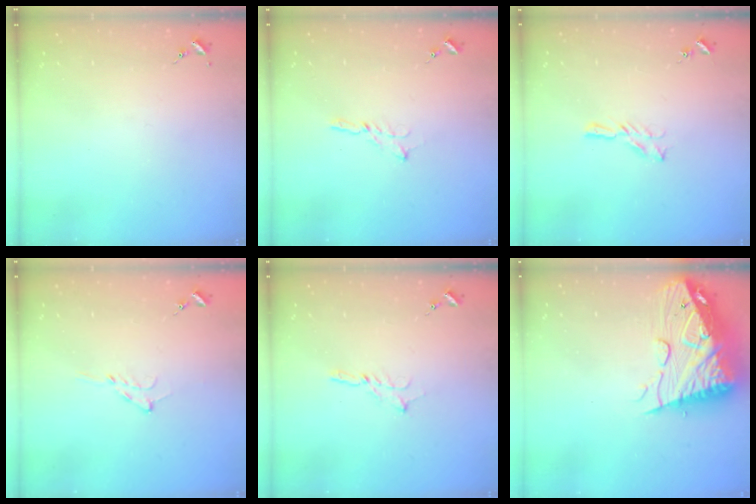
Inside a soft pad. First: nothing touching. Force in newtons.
{"total": 3.7, "press": 3.7, "slide": 0.3}
{"total": 5.9, "press": 5.9, "slide": 0.1}
{"total": 4.6, "press": 4.6, "slide": 0.5}
{"total": 1.6, "press": 1.6, "slide": 0.1}
{"total": 18.4, "press": 18.3, "slide": 1.5}